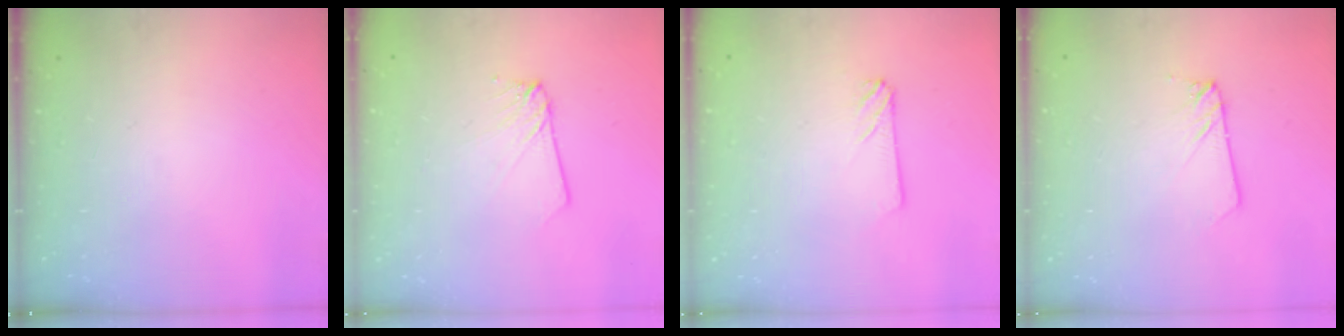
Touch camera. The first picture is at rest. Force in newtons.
{"total": 3.5, "press": 3.4, "slide": 0.3}
{"total": 2.4, "press": 2.4, "slide": 0.3}
{"total": 2.3, "press": 2.3, "slide": 0.1}